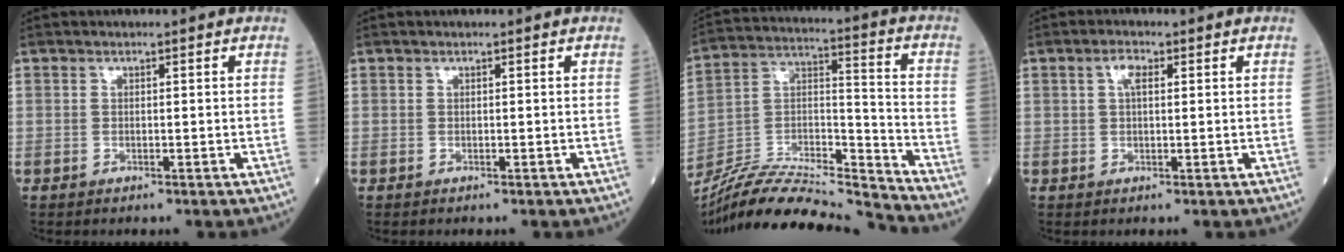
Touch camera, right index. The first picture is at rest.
{"total": 0.0}
{"total": 20.1, "force": [-19.1, 0.5, 6.1], "torque": [-0.120, 0.024, -0.333]}
{"total": 2.3, "force": [0.8, 0.9, 2.0], "torque": [-0.040, 0.006, 0.015]}